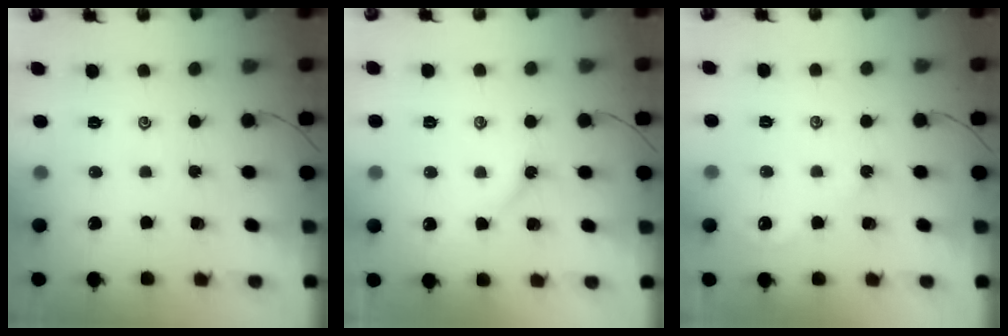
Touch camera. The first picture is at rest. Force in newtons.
{"total": 1.8, "press": 1.8, "slide": 0.4}
{"total": 3.2, "press": 3.2, "slide": 0.4}